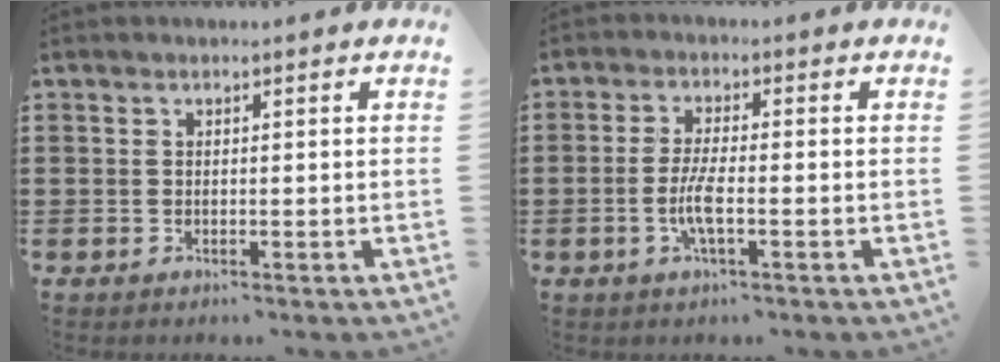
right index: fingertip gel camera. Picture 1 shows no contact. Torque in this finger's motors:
{"motor_torque": [2.14, 0.00, 0.43, 0.06]}